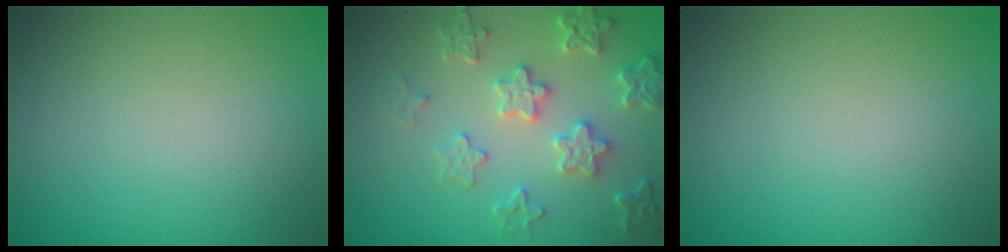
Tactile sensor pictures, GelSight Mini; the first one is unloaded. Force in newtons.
{"total": 4.0, "press": 3.8, "slide": 1.2}
{"total": 0.0}